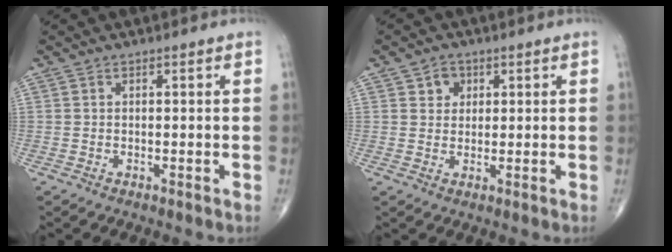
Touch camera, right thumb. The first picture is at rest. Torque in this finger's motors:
{"motor_torque": [-0.42, 0.36, 0.09, 0.04, 0.00]}